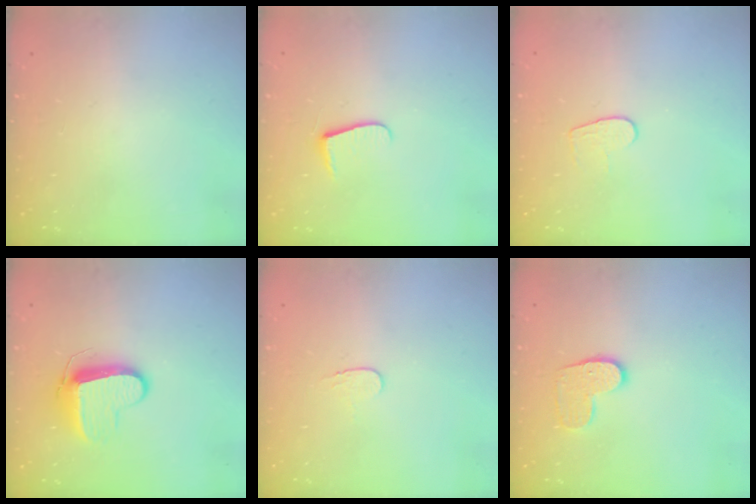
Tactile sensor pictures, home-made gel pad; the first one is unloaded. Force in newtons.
{"total": 6.5, "press": 6.5, "slide": 0.8}
{"total": 5.4, "press": 5.4, "slide": 0.3}
{"total": 9.7, "press": 9.7, "slide": 0.4}
{"total": 3.4, "press": 3.4, "slide": 0.4}
{"total": 8.3, "press": 8.3, "slide": 0.3}